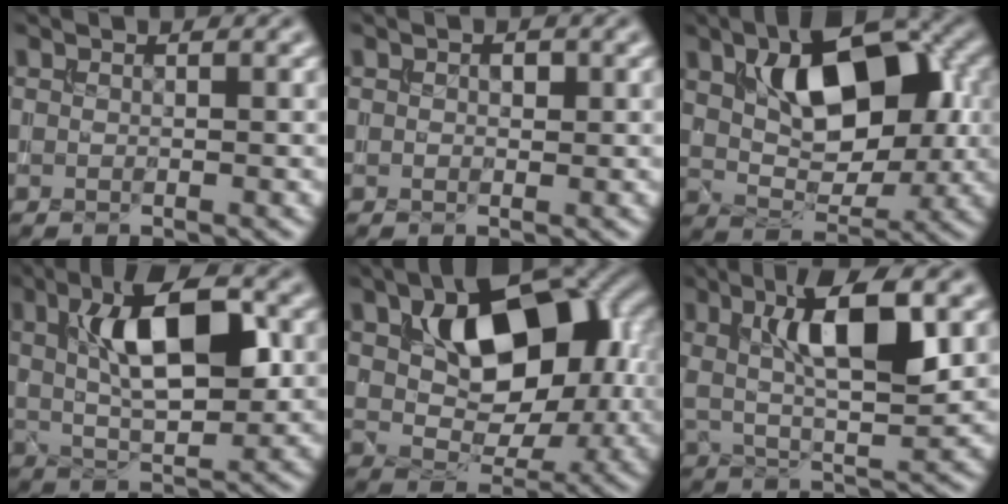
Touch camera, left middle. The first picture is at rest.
{"total": 0.7, "force": [0.2, 0.4, 0.5], "torque": [-0.009, 0.000, 0.002]}
{"total": 9.9, "force": [2.8, 5.3, 7.9], "torque": [-0.127, 0.011, 0.049]}
{"total": 8.9, "force": [2.3, 3.5, 7.8], "torque": [-0.128, 0.011, 0.038]}
{"total": 11.5, "force": [3.1, 6.6, 8.8], "torque": [-0.132, 0.009, 0.053]}
{"total": 8.4, "force": [2.5, 2.6, 7.5], "torque": [-0.132, 0.005, 0.042]}